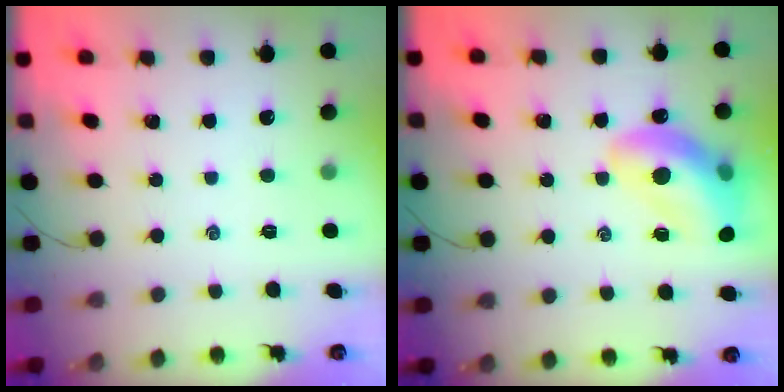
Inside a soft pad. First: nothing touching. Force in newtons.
{"total": 18.0, "press": 17.5, "slide": 4.3}